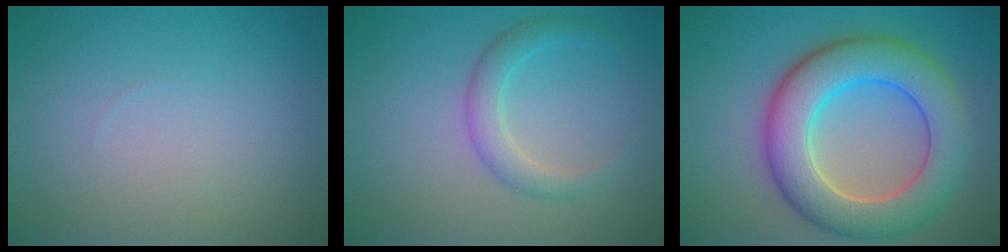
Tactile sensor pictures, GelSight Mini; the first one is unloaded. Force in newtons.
{"total": 2.6, "press": 2.6, "slide": 0.0}
{"total": 9.0, "press": 9.0, "slide": 0.2}